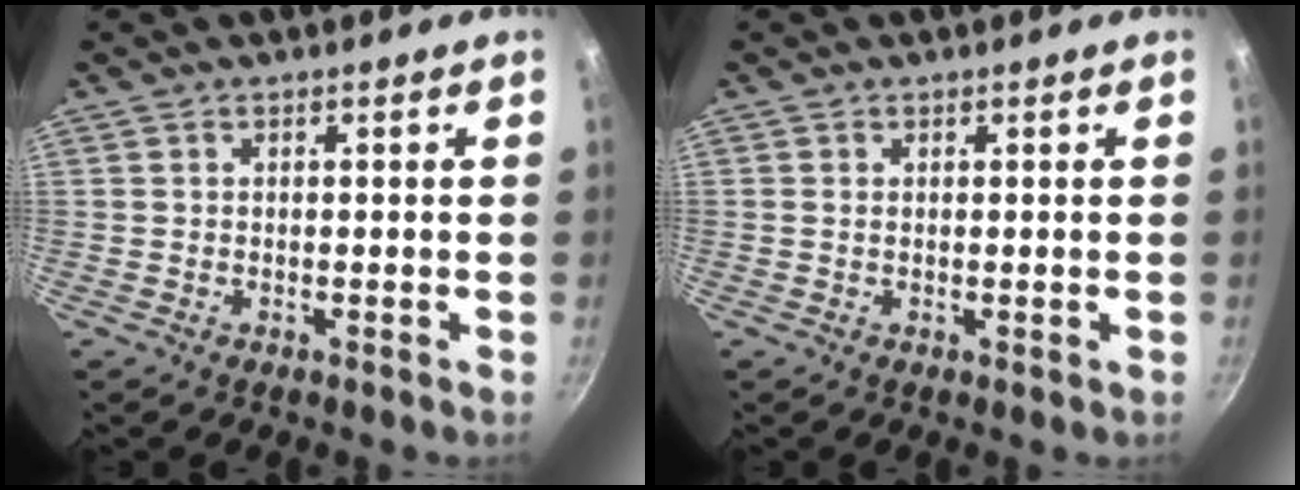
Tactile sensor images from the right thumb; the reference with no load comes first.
{"total": 0.5, "force": [0.2, 0.2, 0.5], "torque": [-0.009, -0.001, 0.002]}